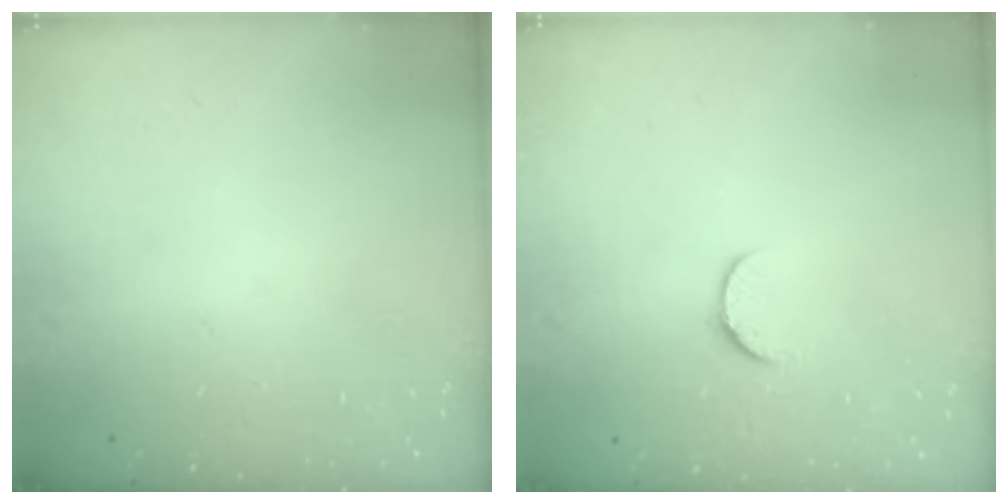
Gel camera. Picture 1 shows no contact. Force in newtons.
{"total": 5.1, "press": 5.1, "slide": 0.5}